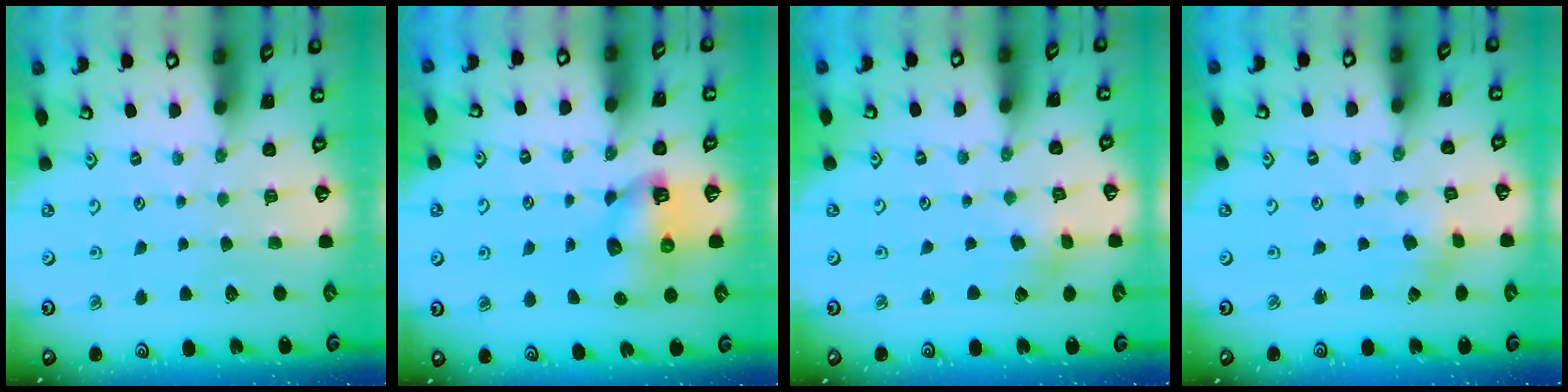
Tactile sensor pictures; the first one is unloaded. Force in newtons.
{"total": 8.2, "press": 8.2, "slide": 1.1}
{"total": 2.5, "press": 2.4, "slide": 0.5}
{"total": 0.8, "press": 0.8, "slide": 0.1}